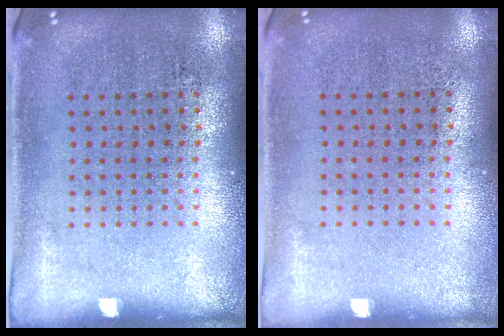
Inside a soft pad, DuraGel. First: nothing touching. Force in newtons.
{"total": 0.0}